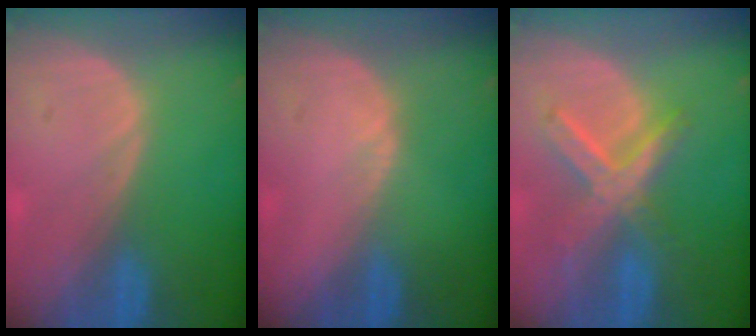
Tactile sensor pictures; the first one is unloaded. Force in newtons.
{"total": 0.7, "press": 0.4, "slide": 0.5}
{"total": 7.6, "press": 6.5, "slide": 3.8}